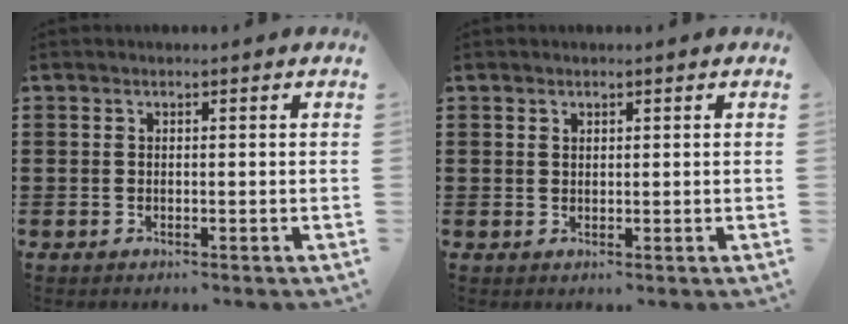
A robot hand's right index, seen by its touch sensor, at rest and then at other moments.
{"total": 0.9, "force": [0.7, 0.5, 0.2], "torque": [-0.004, 0.002, 0.015]}